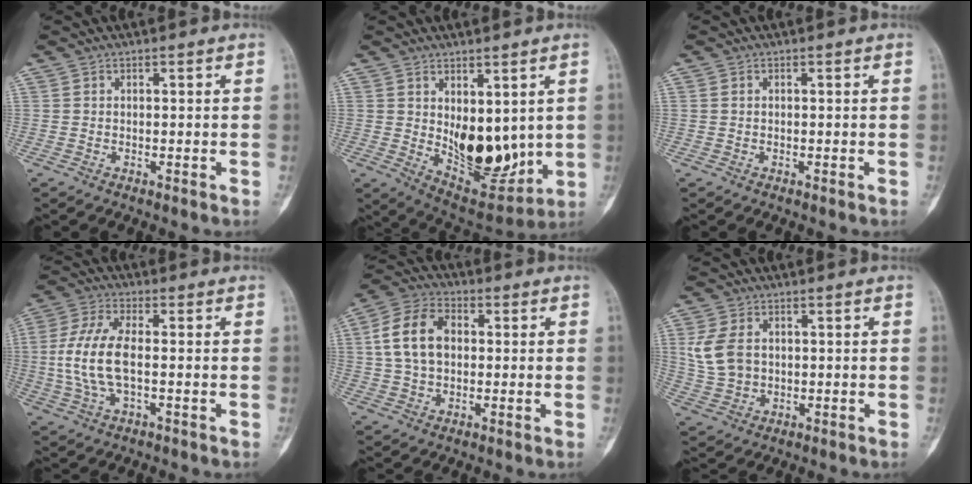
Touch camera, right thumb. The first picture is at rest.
{"total": 14.0, "force": [1.1, 7.8, 11.6], "torque": [-0.126, -0.038, 0.045]}
{"total": 0.0}
{"total": 11.0, "force": [-0.4, 4.9, 9.8], "torque": [-0.231, 0.012, -0.009]}
{"total": 11.8, "force": [1.7, 8.0, 8.5], "torque": [-0.155, 0.019, 0.026]}
{"total": 7.5, "force": [1.4, 5.4, 5.0], "torque": [-0.097, -0.001, 0.036]}